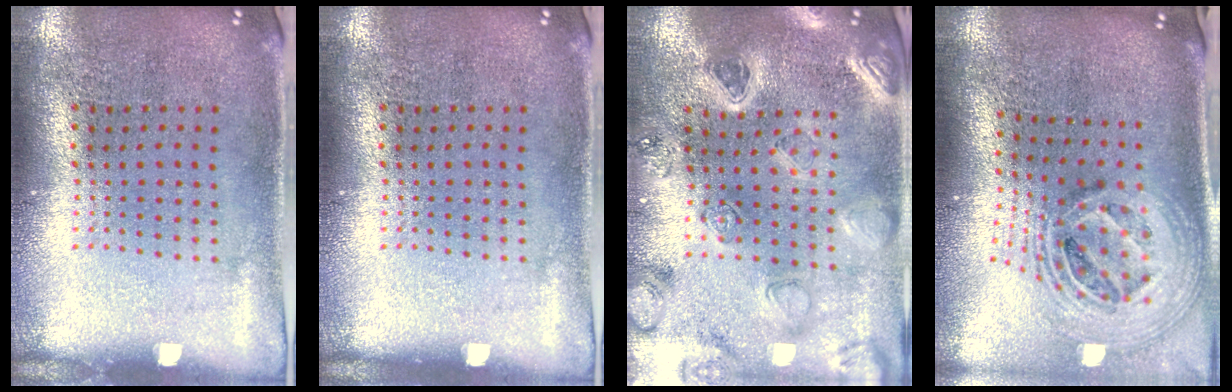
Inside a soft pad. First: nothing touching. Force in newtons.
{"total": 0.0}
{"total": 2.2, "press": 2.2, "slide": 0.3}
{"total": 2.5, "press": 1.8, "slide": 1.8}